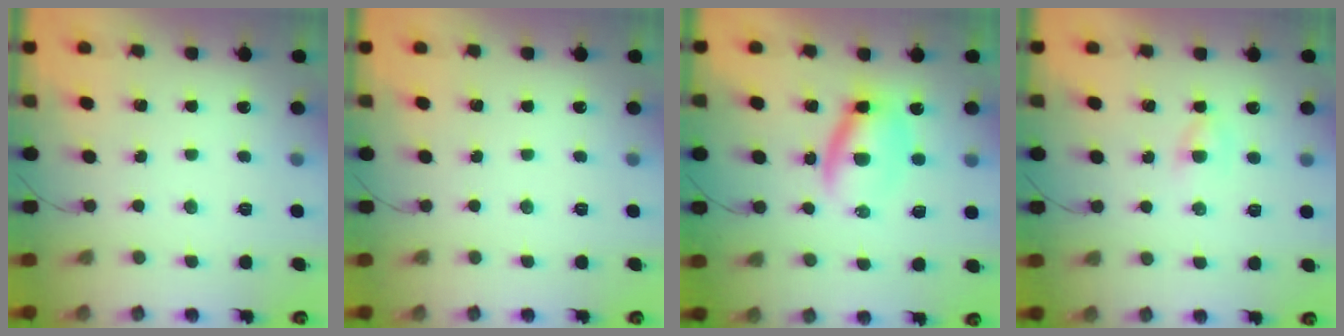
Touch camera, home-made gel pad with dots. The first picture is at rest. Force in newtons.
{"total": 0.0}
{"total": 5.1, "press": 5.0, "slide": 1.1}
{"total": 1.6, "press": 1.5, "slide": 0.6}